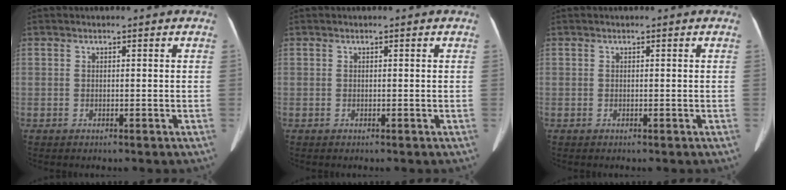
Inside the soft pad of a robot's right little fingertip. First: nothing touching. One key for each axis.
{"total": 0.0}
{"total": 0.0}